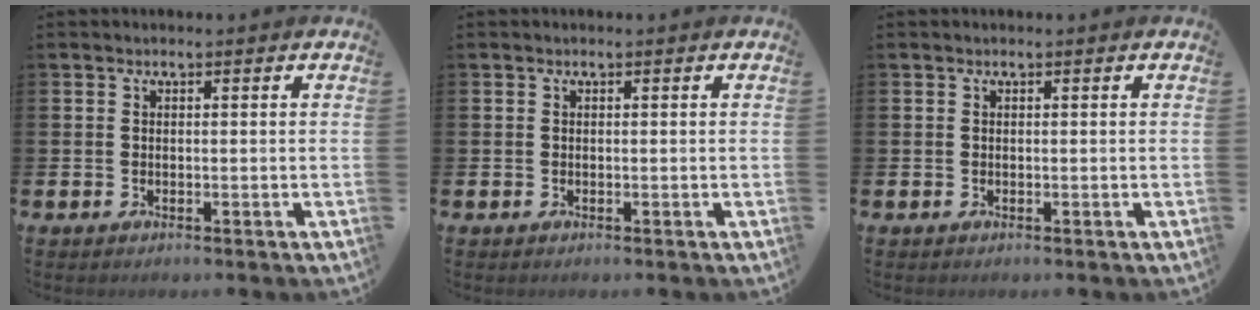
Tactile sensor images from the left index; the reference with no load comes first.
{"total": 0.0}
{"total": 0.0}